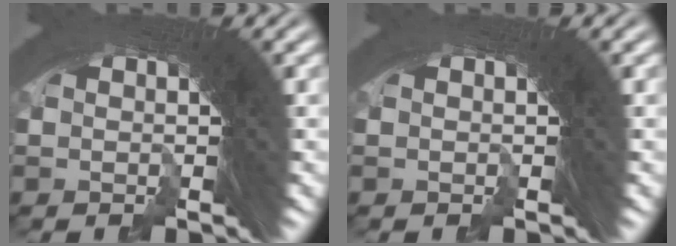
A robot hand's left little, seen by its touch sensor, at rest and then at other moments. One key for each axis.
{"total": 0.0}